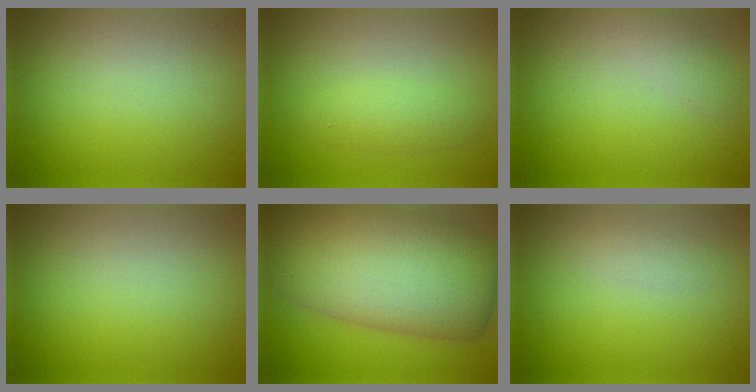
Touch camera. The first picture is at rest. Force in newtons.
{"total": 1.6, "press": 1.6, "slide": 0.0}
{"total": 1.1, "press": 1.1, "slide": 0.1}
{"total": 0.0}
{"total": 13.2, "press": 13.1, "slide": 0.7}
{"total": 1.1, "press": 1.1, "slide": 0.1}